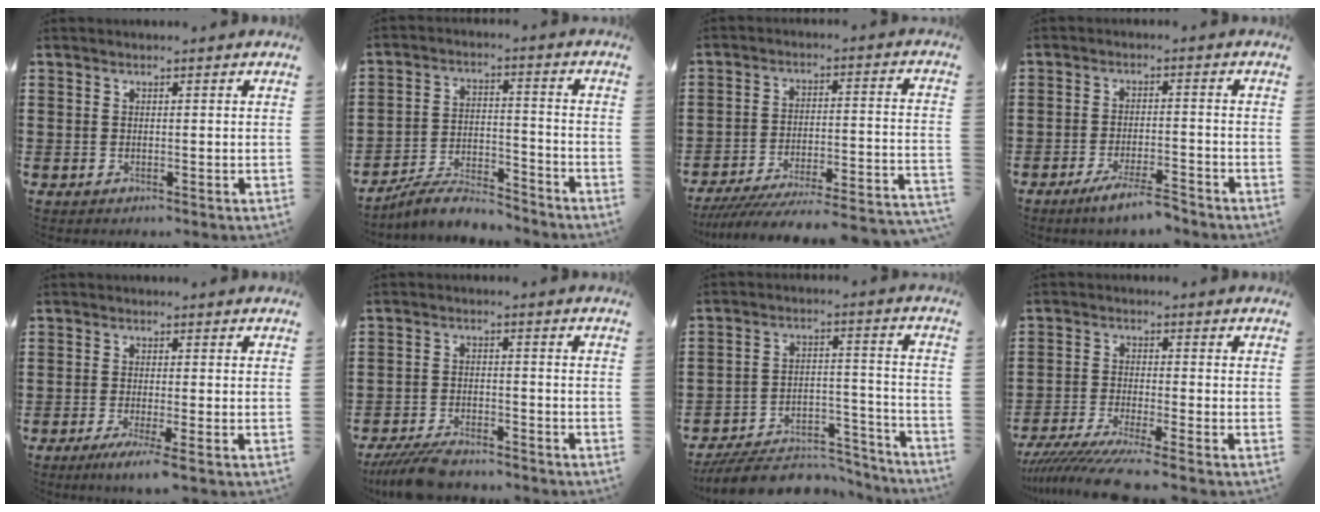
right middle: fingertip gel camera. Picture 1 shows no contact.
{"total": 6.8, "force": [-6.4, 1.0, 1.9], "torque": [-0.038, 0.011, -0.125]}
{"total": 6.2, "force": [-5.7, -0.1, 2.5], "torque": [-0.040, -0.014, -0.115]}
{"total": 4.8, "force": [-4.0, 0.2, 2.7], "torque": [-0.058, -0.007, -0.073]}
{"total": 2.9, "force": [-1.7, -0.3, 2.3], "torque": [-0.045, -0.015, -0.029]}
{"total": 5.3, "force": [-4.9, 0.8, 1.9], "torque": [-0.050, -0.006, -0.098]}
{"total": 9.2, "force": [-8.3, 1.9, 3.3], "torque": [-0.048, 0.029, -0.157]}
{"total": 5.7, "force": [-4.8, -0.5, 3.0], "torque": [-0.069, -0.025, -0.096]}